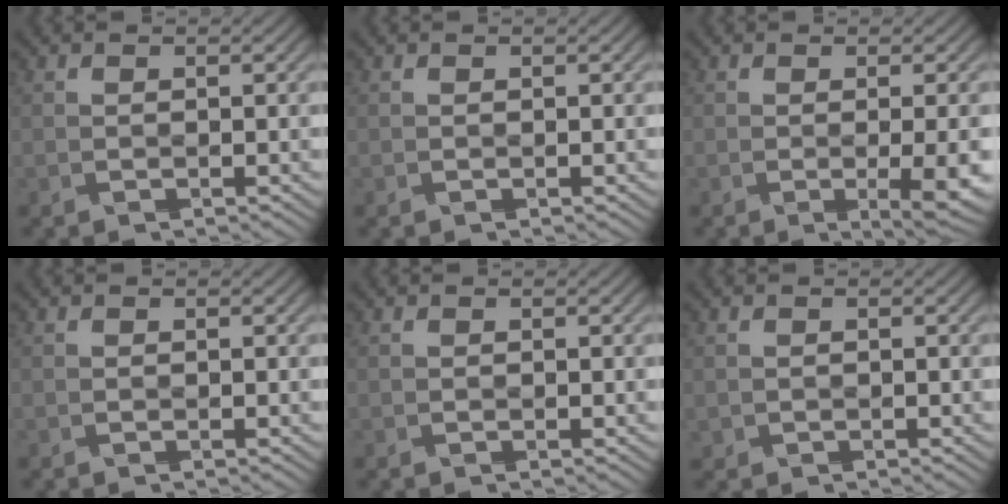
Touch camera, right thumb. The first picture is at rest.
{"total": 0.0}
{"total": 4.6, "force": [-0.9, 0.9, 4.4], "torque": [-0.073, -0.007, -0.009]}
{"total": 0.0}
{"total": 0.0}
{"total": 0.7, "force": [-0.1, 0.7, 0.1], "torque": [-0.002, -0.008, 0.000]}